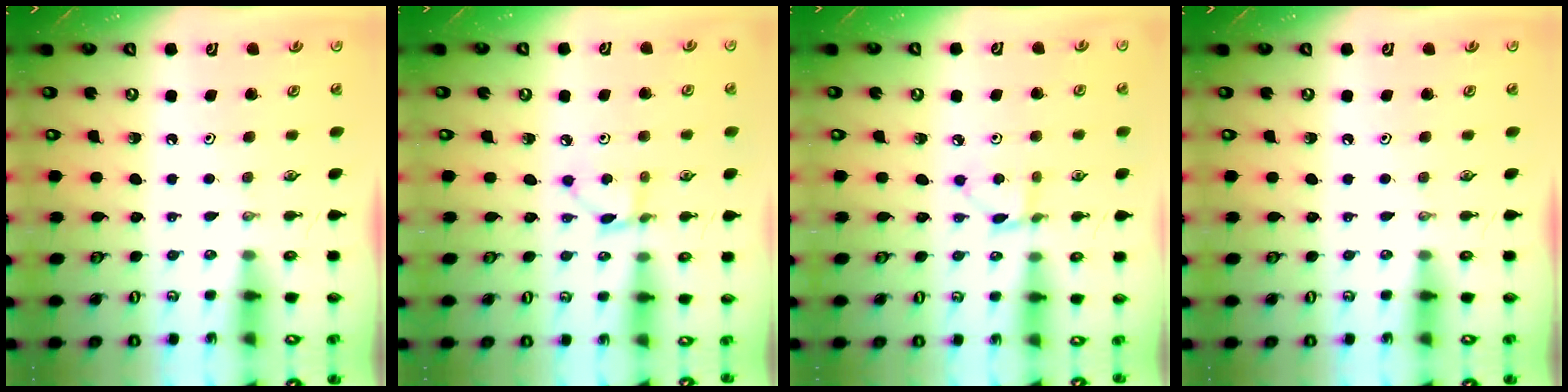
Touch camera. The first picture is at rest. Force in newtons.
{"total": 3.7, "press": 3.7, "slide": 0.4}
{"total": 3.2, "press": 3.1, "slide": 0.4}
{"total": 0.0}